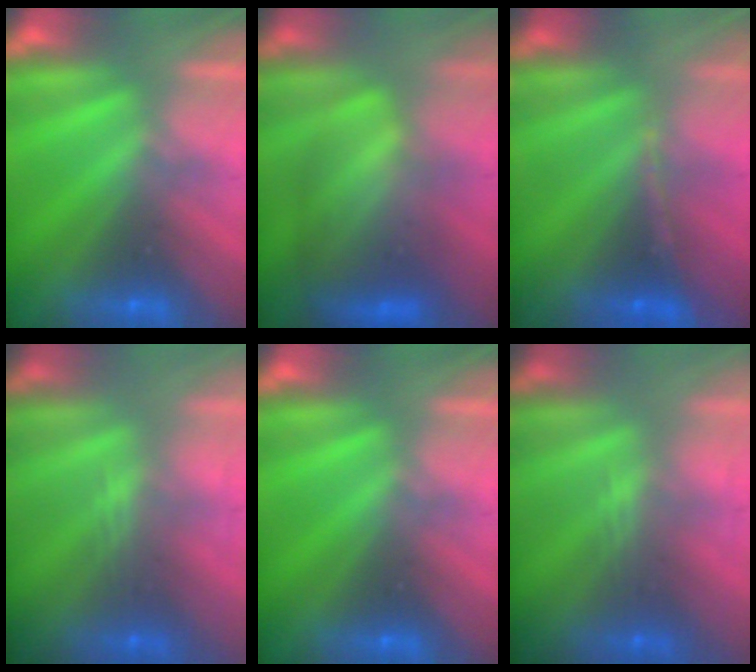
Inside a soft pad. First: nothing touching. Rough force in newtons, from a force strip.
{"total": 4.5}
{"total": 1.2}
{"total": 2.7}
{"total": 0.0}
{"total": 2.7}